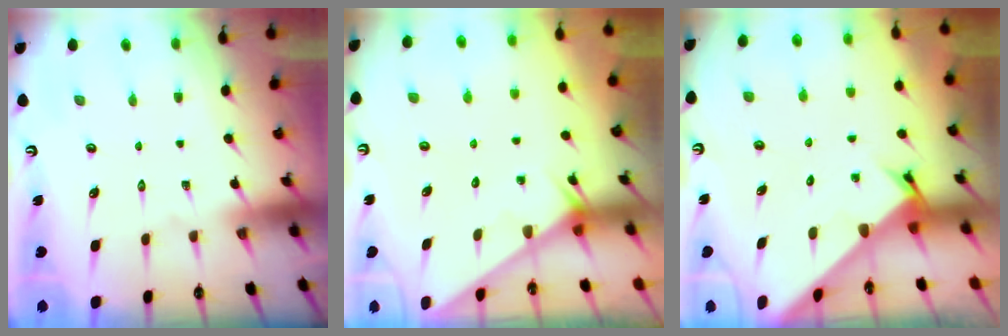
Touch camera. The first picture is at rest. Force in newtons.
{"total": 1.5, "press": 1.5, "slide": 0.1}
{"total": 2.2, "press": 2.2, "slide": 0.2}